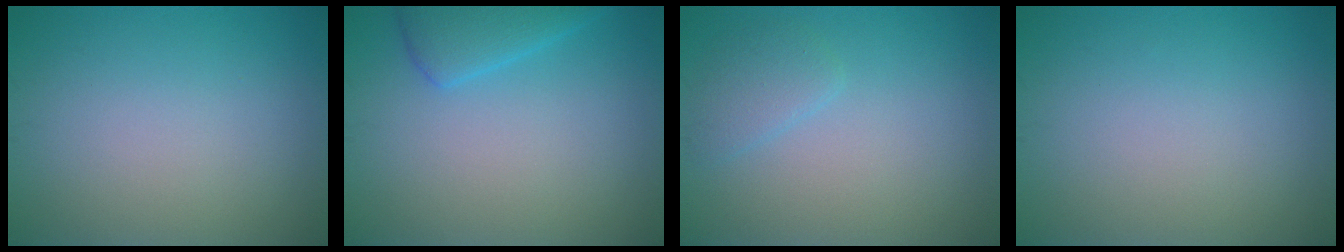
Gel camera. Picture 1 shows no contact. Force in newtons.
{"total": 3.0, "press": 3.0, "slide": 0.3}
{"total": 1.7, "press": 1.7, "slide": 0.1}
{"total": 0.0}